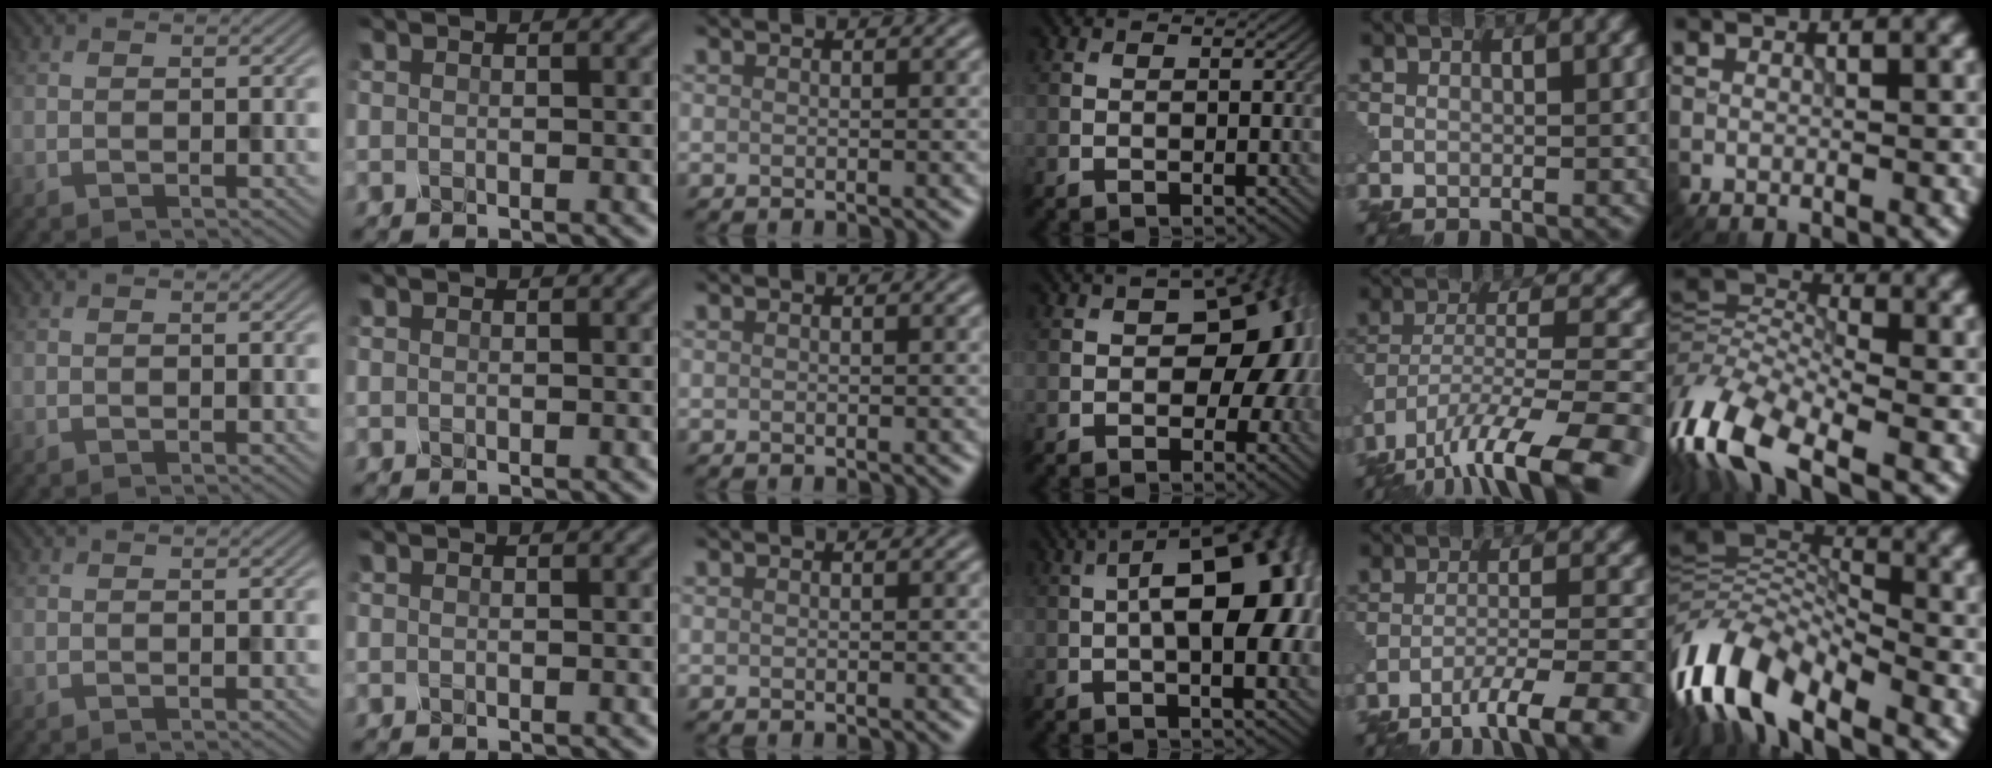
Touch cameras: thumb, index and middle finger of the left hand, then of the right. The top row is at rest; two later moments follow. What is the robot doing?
{"motion": "shake", "object": "salt shaker"}